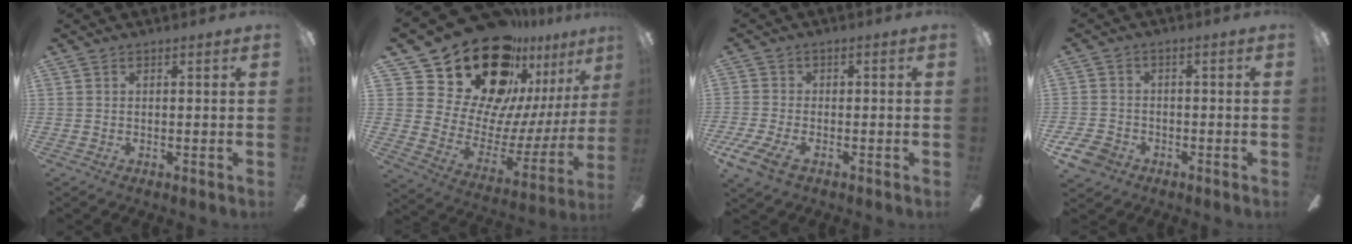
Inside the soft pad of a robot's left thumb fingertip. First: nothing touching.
{"total": 26.9, "force": [19.8, 13.8, 11.8], "torque": [-0.208, -0.142, 0.376]}
{"total": 6.5, "force": [-3.1, 3.5, 4.6], "torque": [-0.108, 0.001, -0.057]}
{"total": 6.2, "force": [-3.7, 4.4, 2.4], "torque": [-0.058, 0.020, -0.072]}